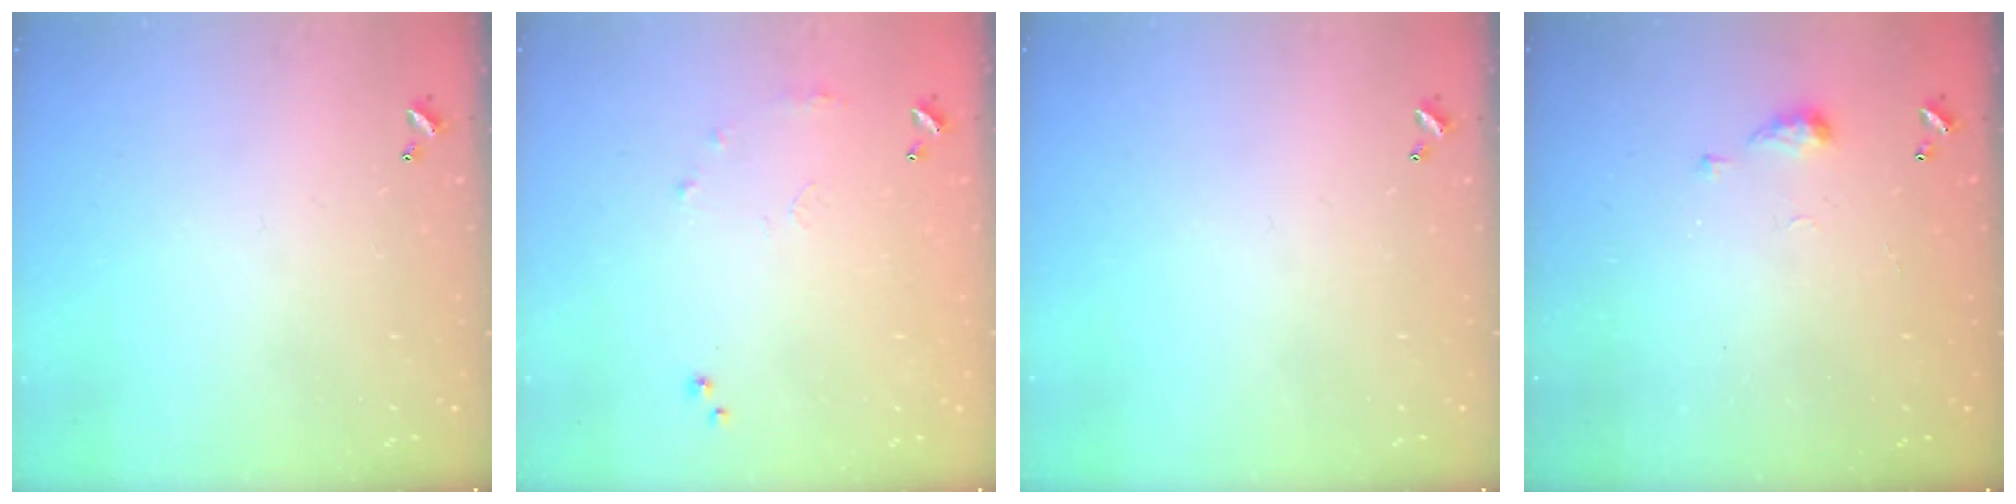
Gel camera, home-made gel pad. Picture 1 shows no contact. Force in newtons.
{"total": 7.1, "press": 7.1, "slide": 0.9}
{"total": 0.0}
{"total": 5.2, "press": 5.1, "slide": 0.7}